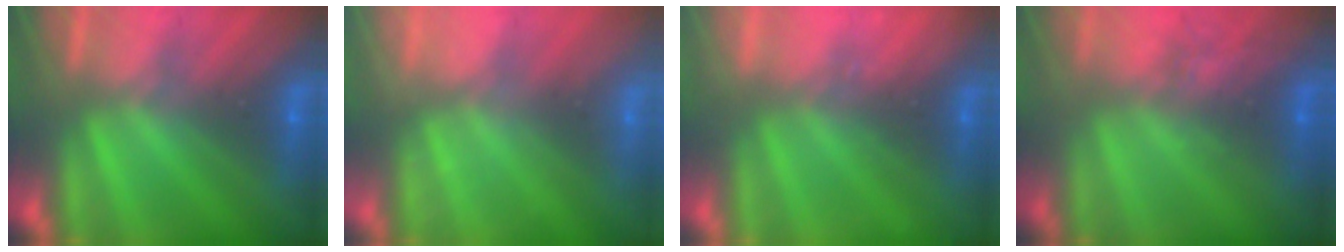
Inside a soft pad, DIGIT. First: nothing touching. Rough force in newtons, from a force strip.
{"total": 2.3}
{"total": 2.3}
{"total": 4.4}